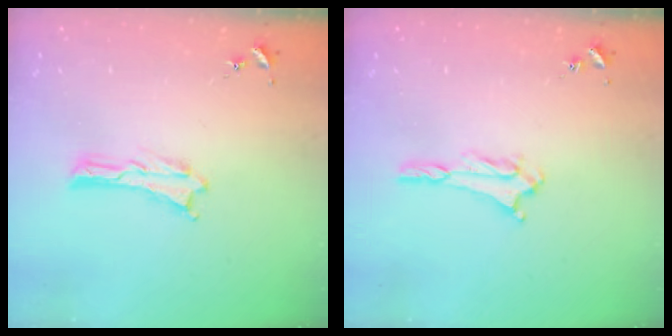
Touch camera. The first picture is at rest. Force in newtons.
{"total": 2.7, "press": 2.7, "slide": 0.4}